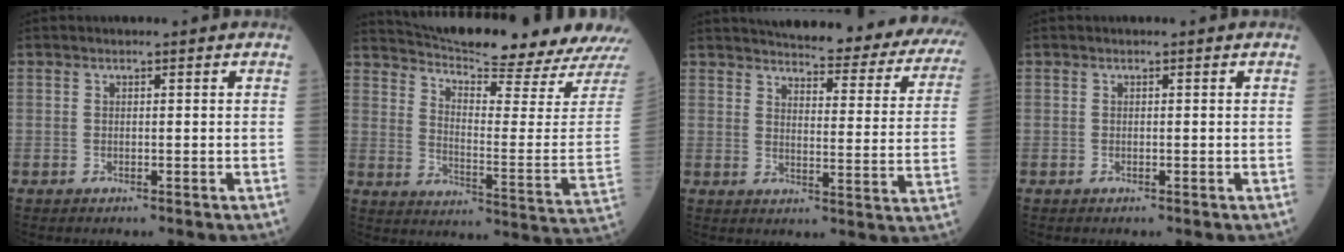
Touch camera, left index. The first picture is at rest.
{"total": 22.6, "force": [21.2, -0.5, 7.7], "torque": [-0.135, -0.099, 0.276]}
{"total": 28.8, "force": [26.0, 5.2, 11.2], "torque": [-0.147, -0.086, 0.287]}
{"total": 0.0}